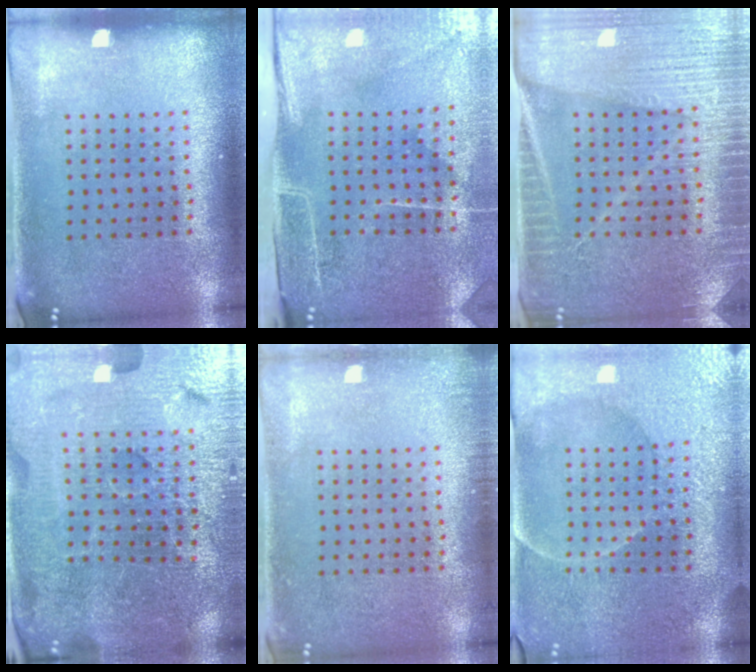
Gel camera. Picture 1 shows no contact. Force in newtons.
{"total": 4.7, "press": 3.8, "slide": 2.8}
{"total": 4.0, "press": 3.7, "slide": 1.4}
{"total": 5.1, "press": 4.9, "slide": 1.5}
{"total": 1.1, "press": 1.0, "slide": 0.2}
{"total": 3.7, "press": 3.4, "slide": 1.4}